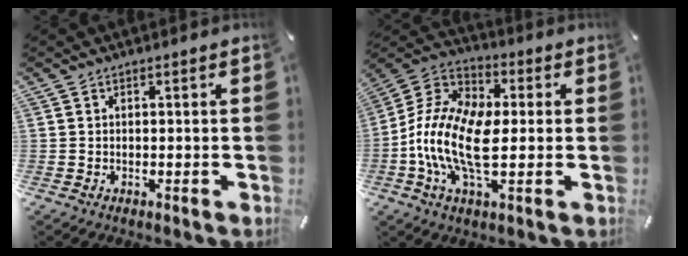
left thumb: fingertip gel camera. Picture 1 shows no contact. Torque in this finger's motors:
{"motor_torque": [2.37, 2.64, 0.84, 0.40, 0.74]}